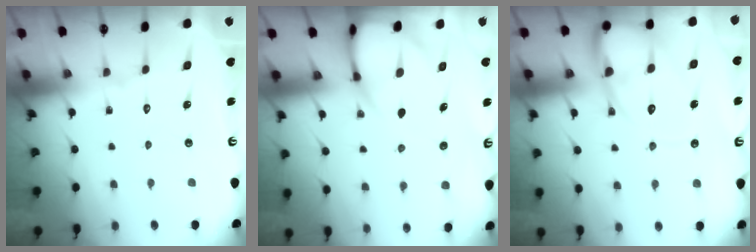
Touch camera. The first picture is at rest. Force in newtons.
{"total": 7.4, "press": 7.3, "slide": 0.8}
{"total": 13.6, "press": 13.5, "slide": 1.3}